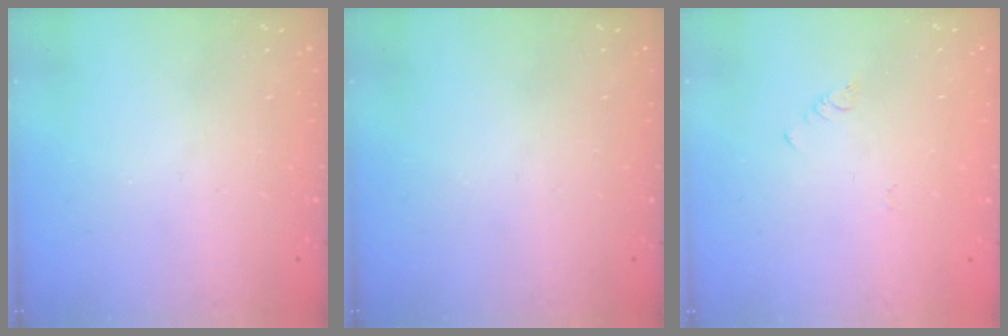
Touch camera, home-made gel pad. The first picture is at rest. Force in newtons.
{"total": 0.0}
{"total": 1.9, "press": 1.9, "slide": 0.4}